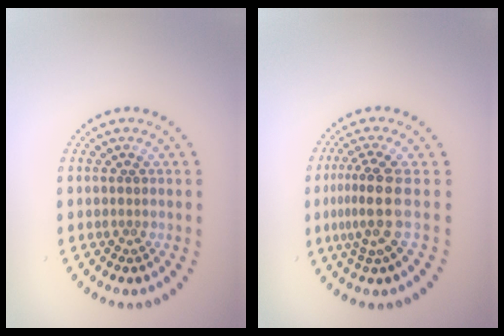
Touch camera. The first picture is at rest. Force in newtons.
{"total": 3.4, "press": 2.6, "slide": 2.2}